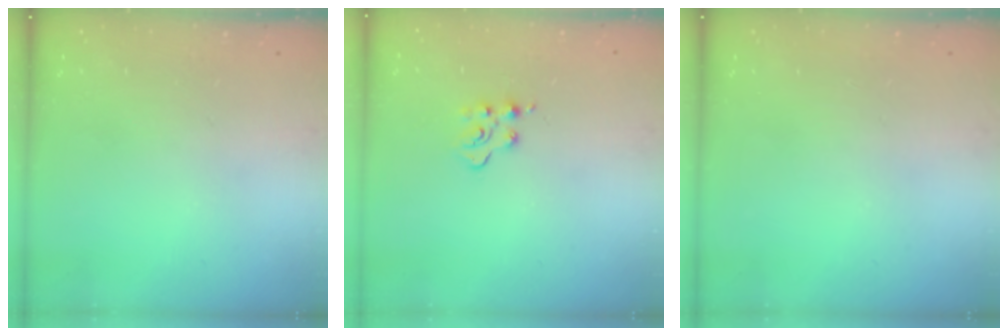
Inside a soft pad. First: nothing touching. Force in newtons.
{"total": 3.0, "press": 2.9, "slide": 0.3}
{"total": 0.0}